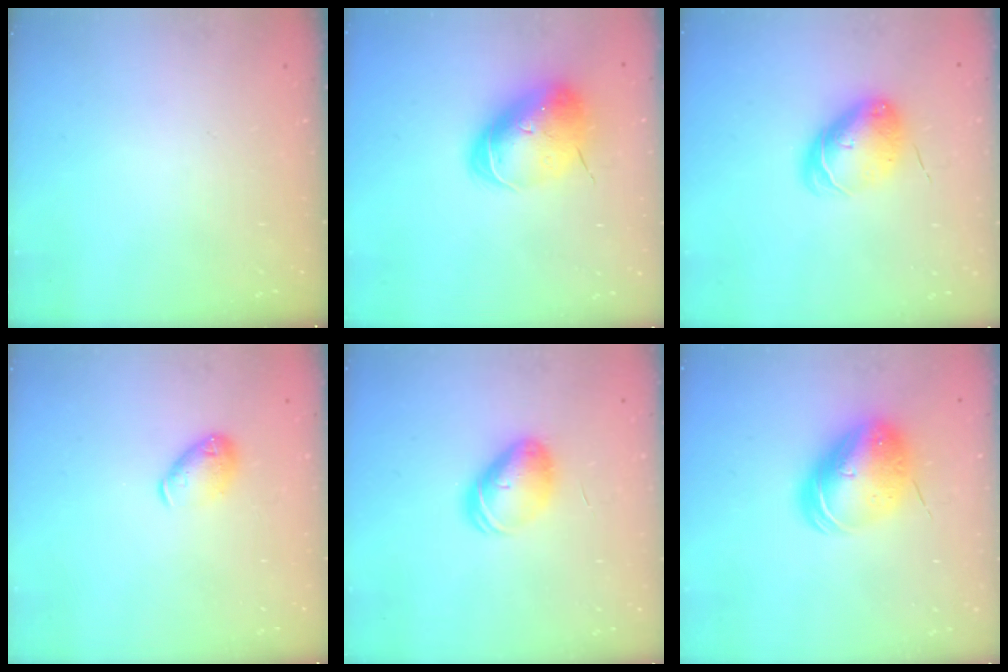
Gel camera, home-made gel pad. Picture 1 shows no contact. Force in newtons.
{"total": 13.0, "press": 12.8, "slide": 2.4}
{"total": 8.8, "press": 8.7, "slide": 1.2}
{"total": 7.6, "press": 7.5, "slide": 0.9}
{"total": 8.8, "press": 8.7, "slide": 1.1}
{"total": 11.5, "press": 11.3, "slide": 2.0}